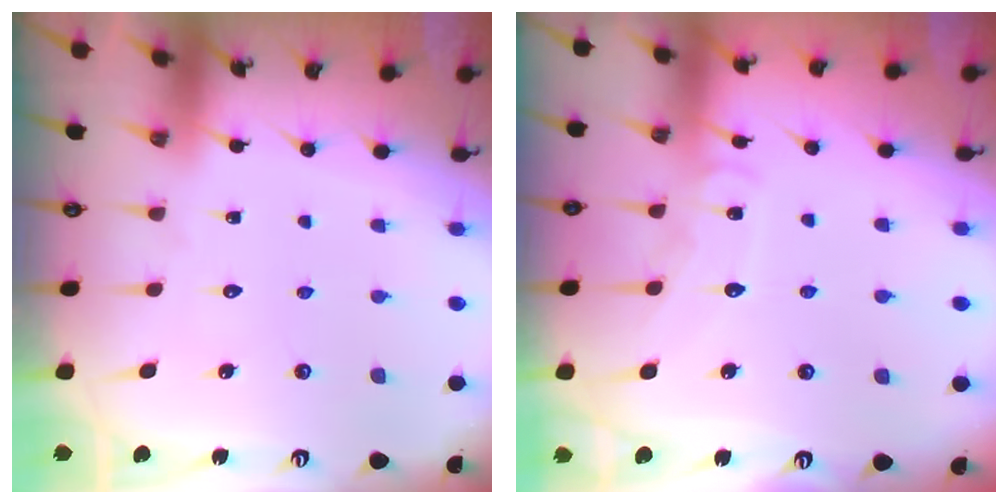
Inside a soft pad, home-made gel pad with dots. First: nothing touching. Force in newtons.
{"total": 8.1, "press": 8.1, "slide": 0.7}